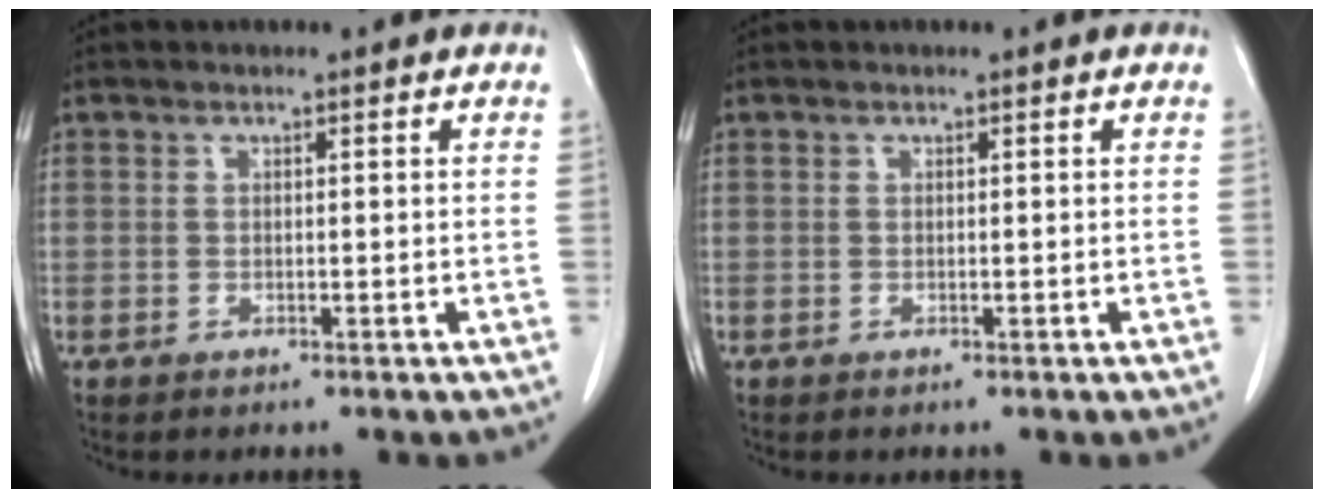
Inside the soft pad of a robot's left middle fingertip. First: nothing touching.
{"total": 0.0}